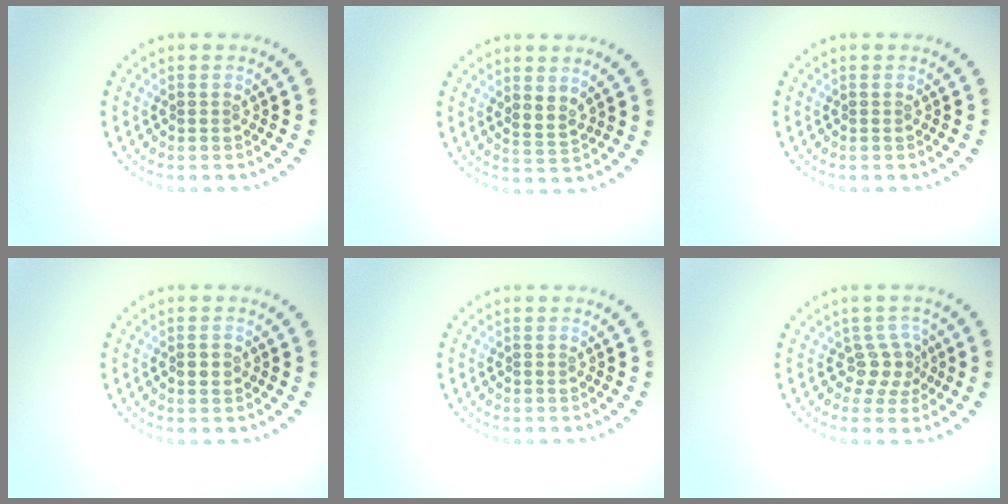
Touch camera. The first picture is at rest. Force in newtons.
{"total": 1.8, "press": 1.4, "slide": 1.2}
{"total": 0.0}
{"total": 1.2, "press": 1.1, "slide": 0.1}
{"total": 0.0}
{"total": 2.2, "press": 1.4, "slide": 1.7}